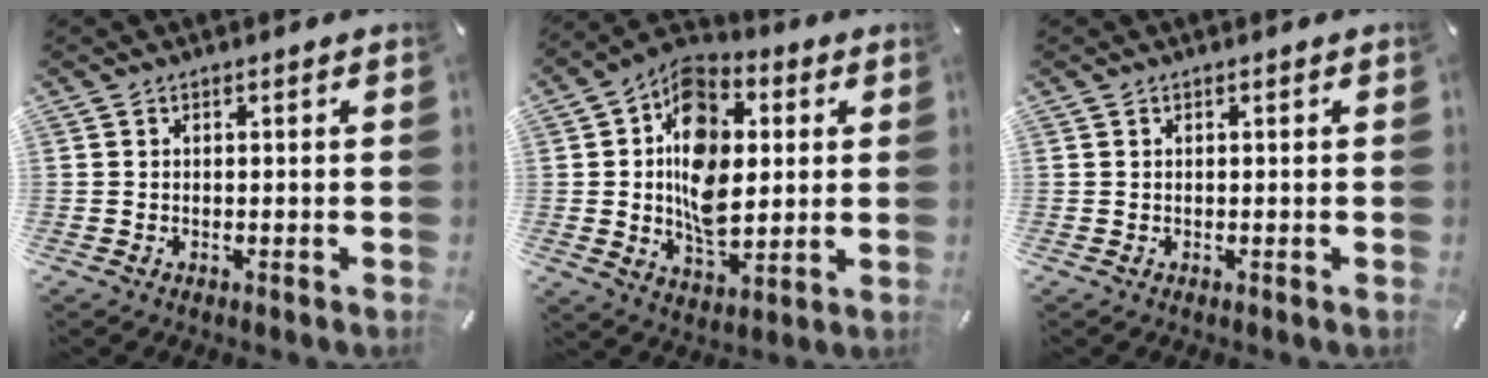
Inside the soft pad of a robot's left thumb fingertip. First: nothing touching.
{"total": 15.9, "force": [2.1, 11.0, 11.3], "torque": [-0.201, -0.007, 0.036]}
{"total": 0.0}